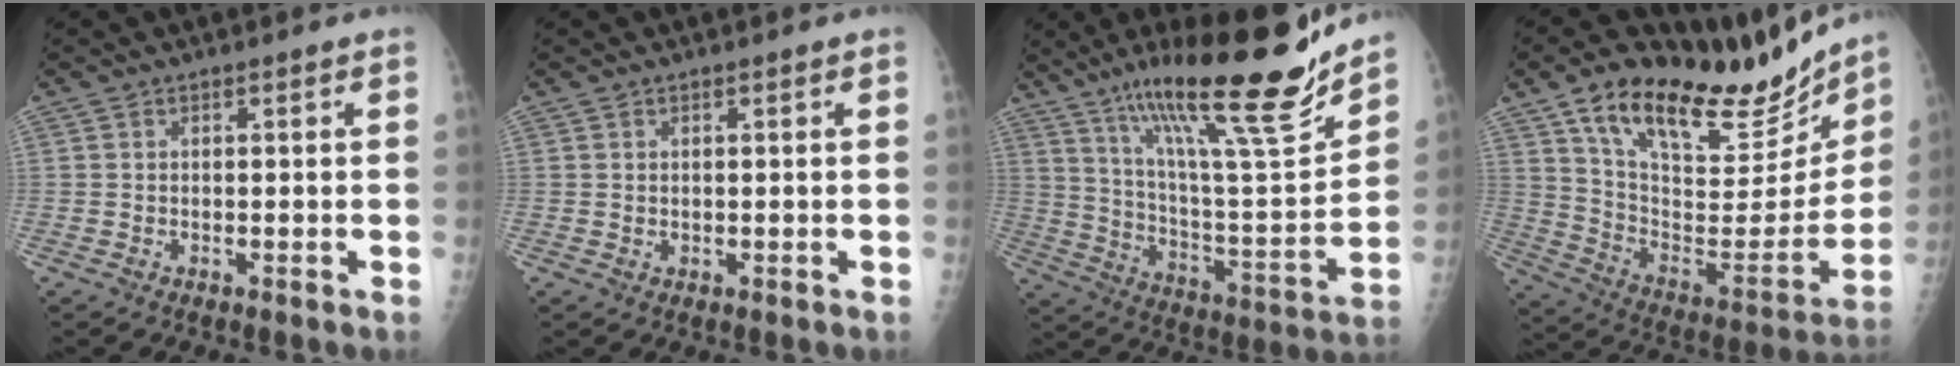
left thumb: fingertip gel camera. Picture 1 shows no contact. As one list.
[{"total": 0.7, "force": [0.5, 0.4, 0.4], "torque": [-0.004, -0.005, 0.010]}, {"total": 26.1, "force": [18.5, 3.9, 18.0], "torque": [-0.271, -0.084, 0.313]}, {"total": 28.0, "force": [19.8, 11.4, 16.2], "torque": [-0.218, -0.061, 0.324]}]